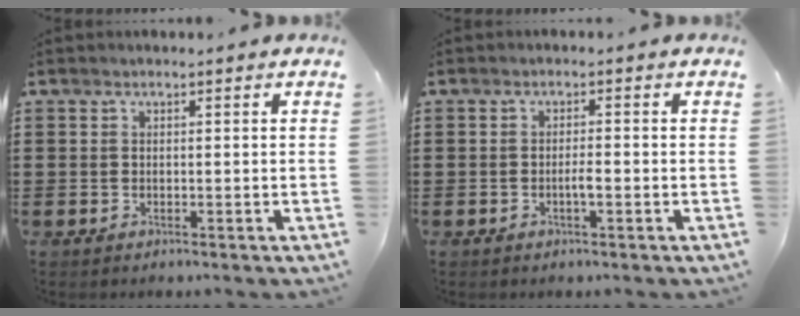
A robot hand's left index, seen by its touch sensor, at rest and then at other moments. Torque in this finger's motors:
{"motor_torque": [0.02, 0.02, 0.02, 0.03]}